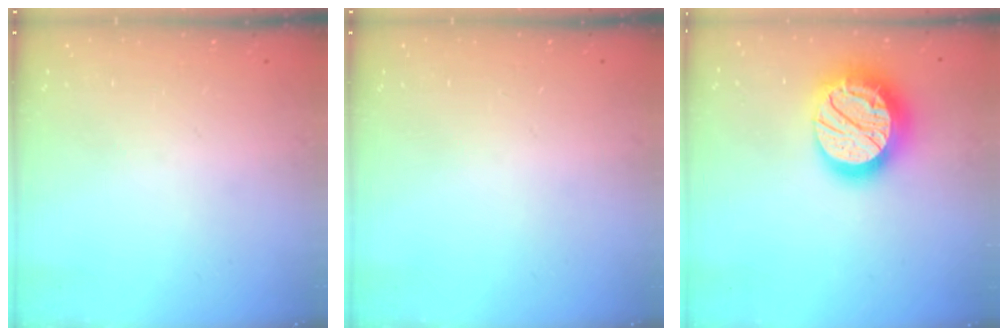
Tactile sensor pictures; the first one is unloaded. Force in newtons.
{"total": 0.0}
{"total": 23.0, "press": 23.0, "slide": 1.5}